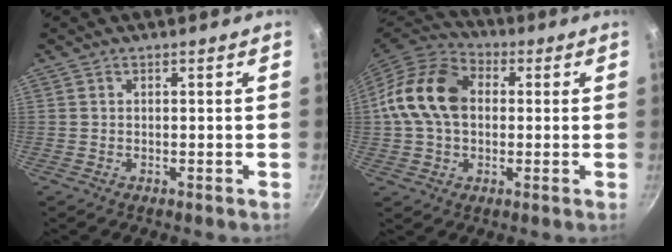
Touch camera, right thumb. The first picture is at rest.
{"total": 15.2, "force": [1.3, 11.0, 10.3], "torque": [-0.167, 0.026, 0.005]}